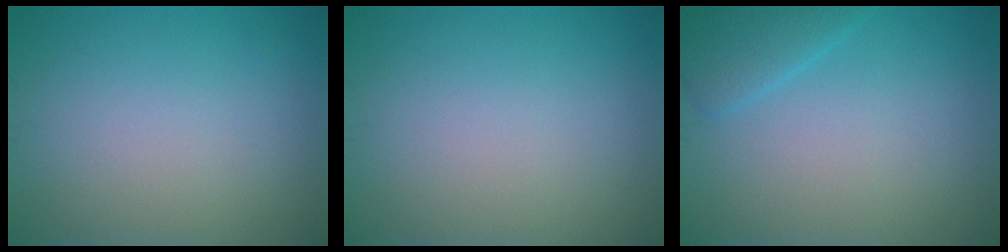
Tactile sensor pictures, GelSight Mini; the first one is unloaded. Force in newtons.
{"total": 0.0}
{"total": 2.2, "press": 2.2, "slide": 0.1}